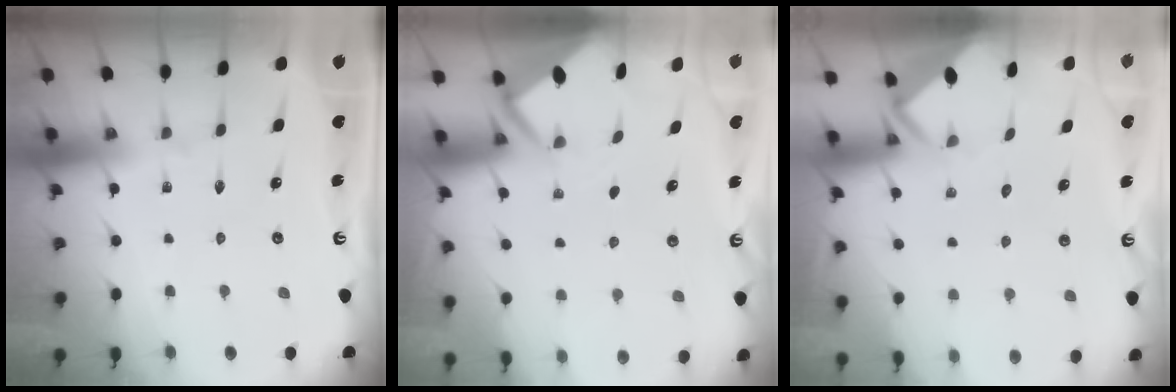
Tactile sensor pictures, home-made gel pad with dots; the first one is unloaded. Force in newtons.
{"total": 2.4, "press": 2.4, "slide": 0.3}
{"total": 3.4, "press": 3.4, "slide": 0.2}